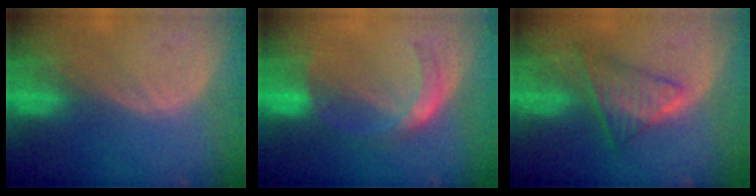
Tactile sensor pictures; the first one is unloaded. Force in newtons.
{"total": 5.8, "press": 5.0, "slide": 2.8}
{"total": 7.0, "press": 6.1, "slide": 3.5}